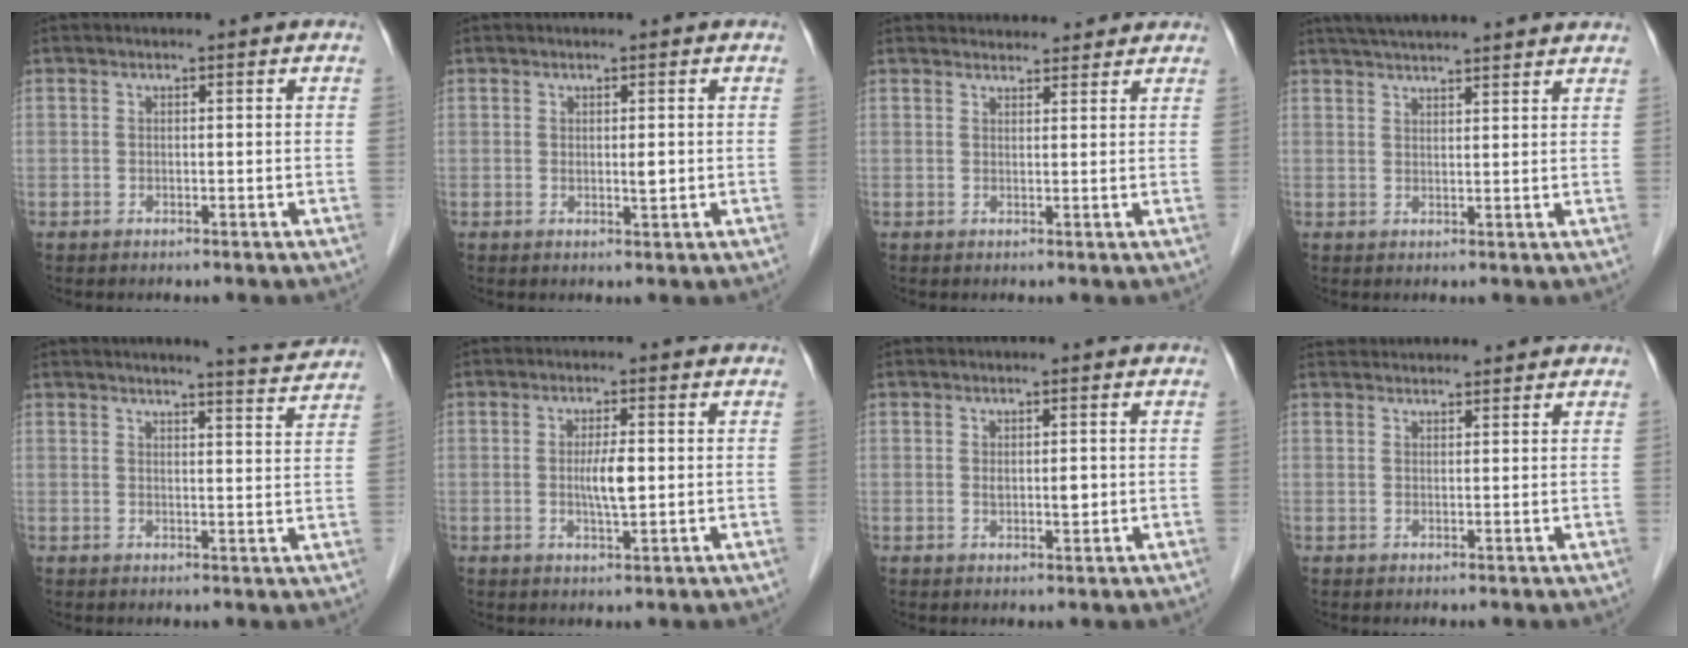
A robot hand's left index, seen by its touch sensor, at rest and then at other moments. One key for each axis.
{"total": 1.4, "fx": 0.1, "fy": 0.4, "fz": 1.3, "tx": -0.020, "ty": -0.003, "tz": 0.003}
{"total": 7.0, "fx": 6.6, "fy": 1.9, "fz": 1.1, "tx": -0.007, "ty": 0.025, "tz": 0.076}
{"total": 13.5, "fx": 12.2, "fy": 0.6, "fz": 5.8, "tx": -0.097, "ty": 0.036, "tz": 0.165}
{"total": 6.4, "fx": 6.3, "fy": -0.3, "fz": 1.3, "tx": -0.029, "ty": -0.017, "tz": 0.068}
{"total": 3.8, "fx": 0.0, "fy": 0.7, "fz": 3.8, "tx": -0.072, "ty": -0.004, "tz": 0.000}
{"total": 2.0, "fx": 0.1, "fy": 0.8, "fz": 1.9, "tx": -0.031, "ty": -0.002, "tz": 0.005}
{"total": 5.2, "fx": 5.1, "fy": 0.6, "fz": 0.7, "tx": -0.012, "ty": 0.036, "tz": 0.071}